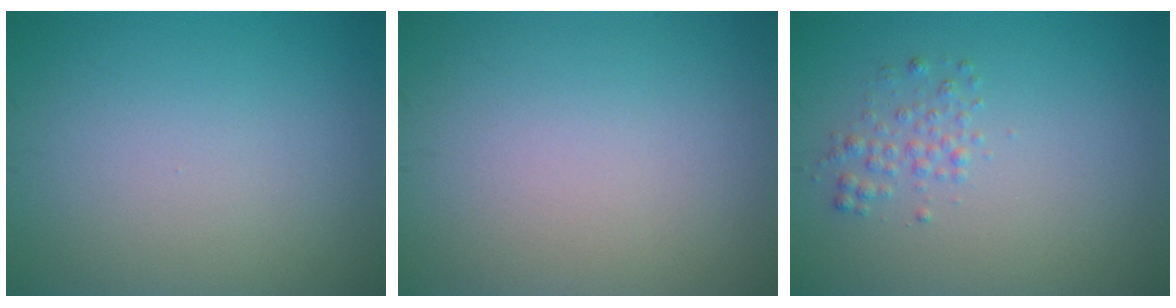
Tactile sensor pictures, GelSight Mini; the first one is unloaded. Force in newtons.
{"total": 0.0}
{"total": 1.5, "press": 1.5, "slide": 0.1}